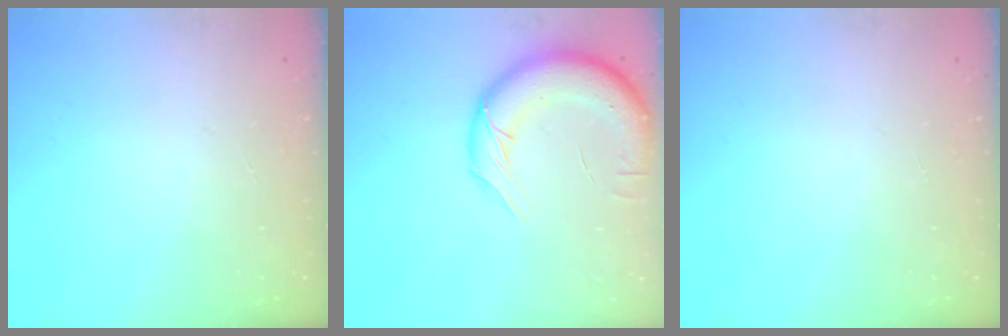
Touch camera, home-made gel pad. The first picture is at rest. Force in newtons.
{"total": 12.8, "press": 12.5, "slide": 2.9}
{"total": 0.0}